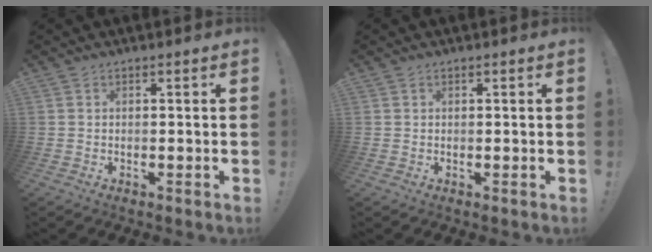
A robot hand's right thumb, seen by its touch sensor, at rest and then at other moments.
{"total": 0.6, "force": [0.4, 0.2, -0.4], "torque": [0.006, 0.000, 0.009]}